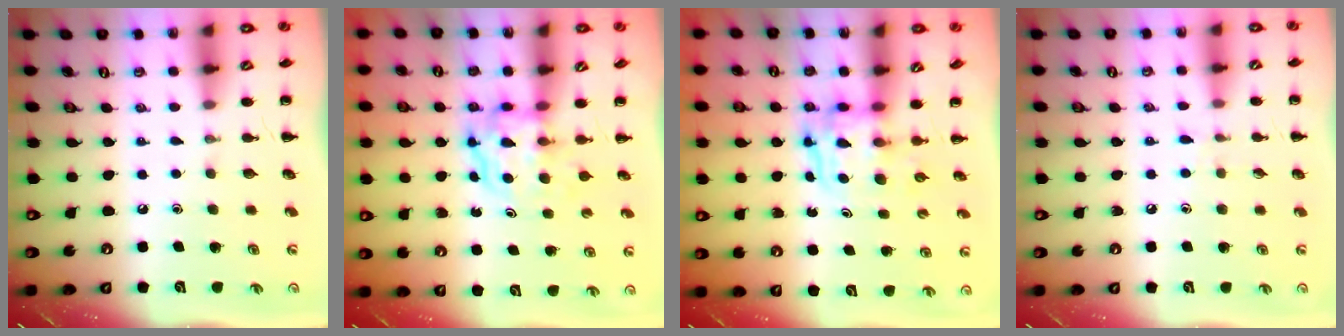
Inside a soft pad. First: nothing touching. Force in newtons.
{"total": 4.0, "press": 4.0, "slide": 0.4}
{"total": 3.5, "press": 3.4, "slide": 0.3}
{"total": 5.8, "press": 5.3, "slide": 2.4}